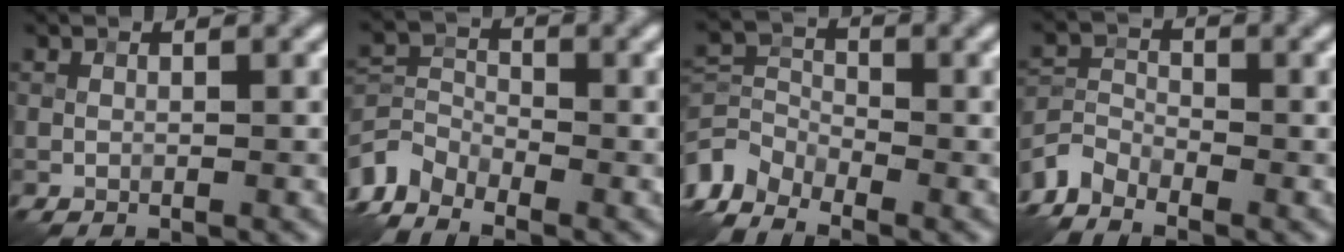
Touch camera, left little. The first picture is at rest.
{"total": 5.1, "force": [-3.8, 2.7, 2.0], "torque": [-0.043, -0.007, -0.089]}
{"total": 5.8, "force": [-3.8, 3.4, 2.7], "torque": [-0.058, -0.004, -0.090]}
{"total": 3.8, "force": [-3.2, 1.6, 1.2], "torque": [-0.023, -0.004, -0.077]}